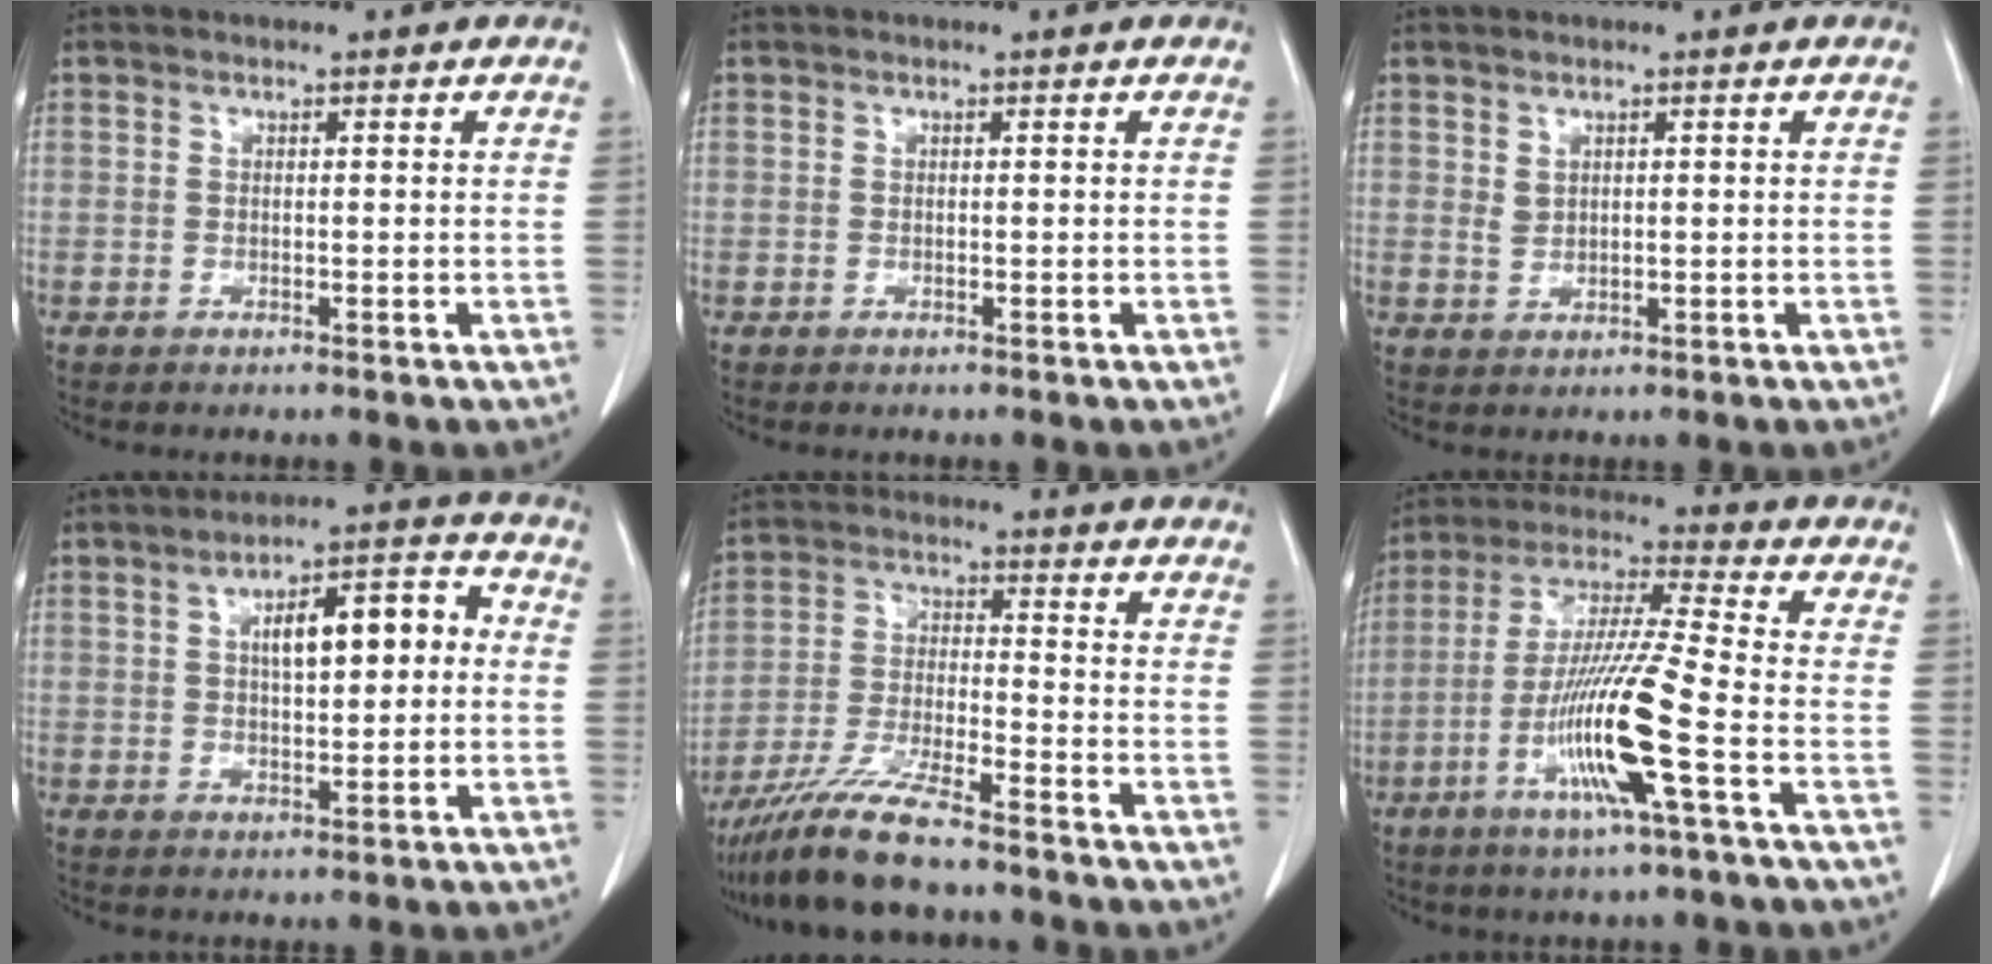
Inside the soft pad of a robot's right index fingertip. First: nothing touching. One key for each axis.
{"total": 0.0}
{"total": 1.5, "fx": 0.8, "fy": 1.0, "fz": 0.8, "tx": -0.012, "ty": 0.001, "tz": 0.023}
{"total": 9.3, "fx": 1.4, "fy": 3.1, "fz": 8.6, "tx": -0.130, "ty": 0.034, "tz": 0.023}
{"total": 9.9, "fx": -8.3, "fy": 0.3, "fz": 5.4, "tx": -0.105, "ty": -0.020, "tz": -0.154}
{"total": 13.9, "fx": -4.8, "fy": -0.6, "fz": 13.0, "tx": -0.258, "ty": -0.012, "tz": -0.096}